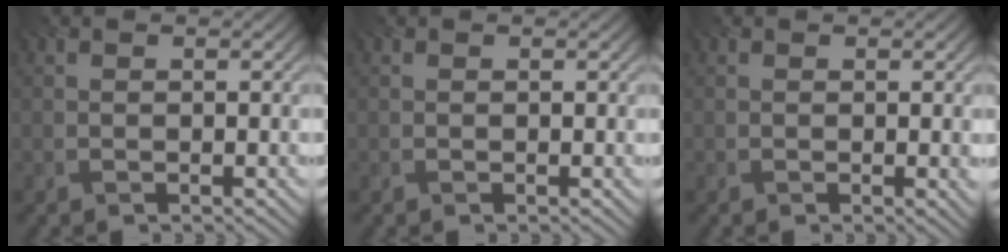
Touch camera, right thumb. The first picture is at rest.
{"total": 0.0}
{"total": 0.7, "force": [0.1, 0.1, 0.7], "torque": [-0.009, -0.003, 0.000]}